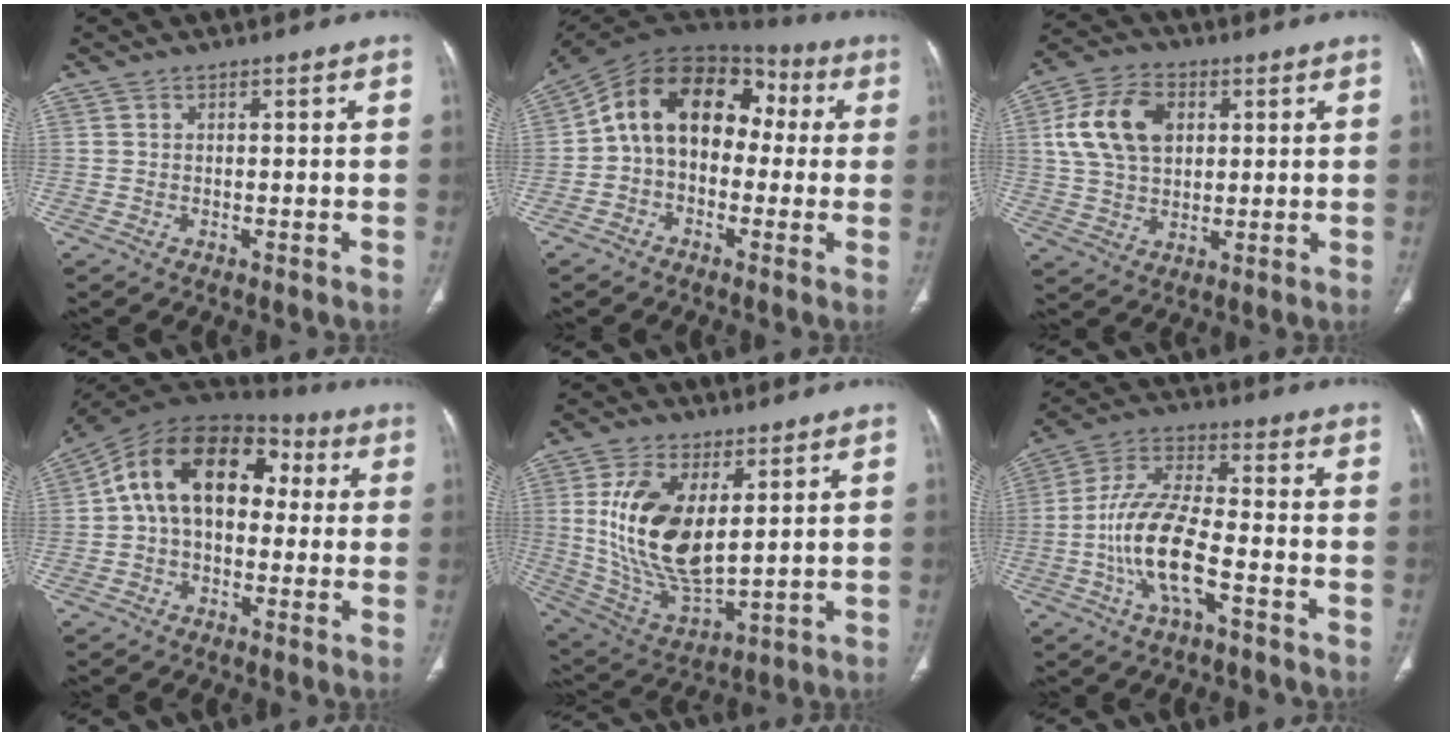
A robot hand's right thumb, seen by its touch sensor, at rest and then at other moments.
{"total": 16.1, "force": [1.1, 11.4, 11.3], "torque": [-0.144, 0.057, 0.003]}
{"total": 13.1, "force": [3.3, 9.0, 8.9], "torque": [-0.152, 0.007, 0.059]}
{"total": 17.7, "force": [2.3, 11.7, 13.1], "torque": [-0.186, 0.050, 0.026]}
{"total": 17.1, "force": [4.0, 8.5, 14.3], "torque": [-0.271, -0.023, 0.091]}
{"total": 13.7, "force": [-4.5, 5.3, 11.8], "torque": [-0.238, 0.038, -0.085]}